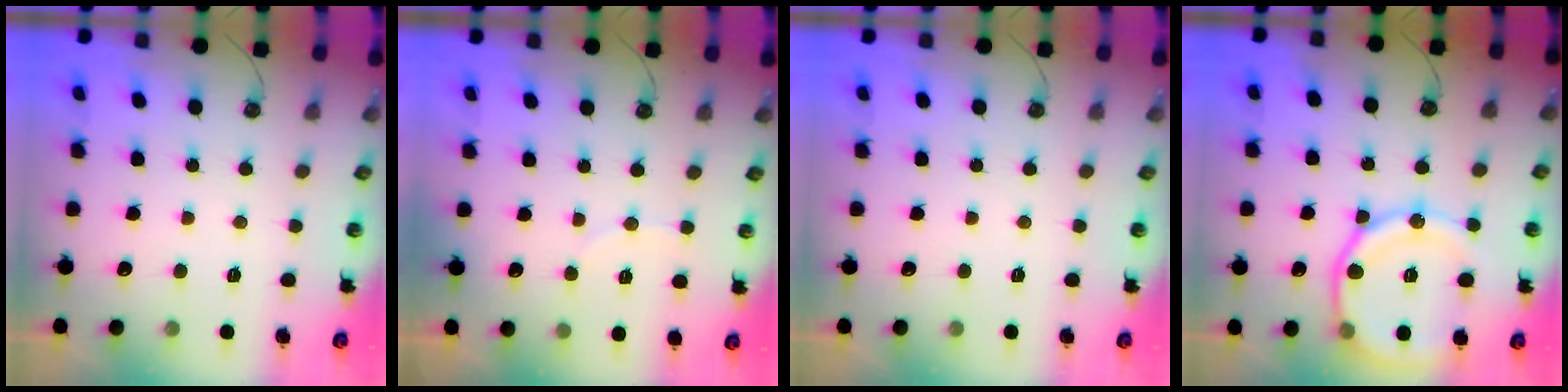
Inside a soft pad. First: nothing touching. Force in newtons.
{"total": 3.2, "press": 3.2, "slide": 0.6}
{"total": 0.0}
{"total": 15.6, "press": 15.5, "slide": 1.8}